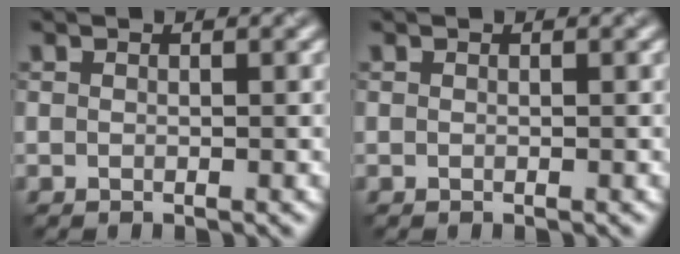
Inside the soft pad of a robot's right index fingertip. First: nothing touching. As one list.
[{"total": 0.0}]